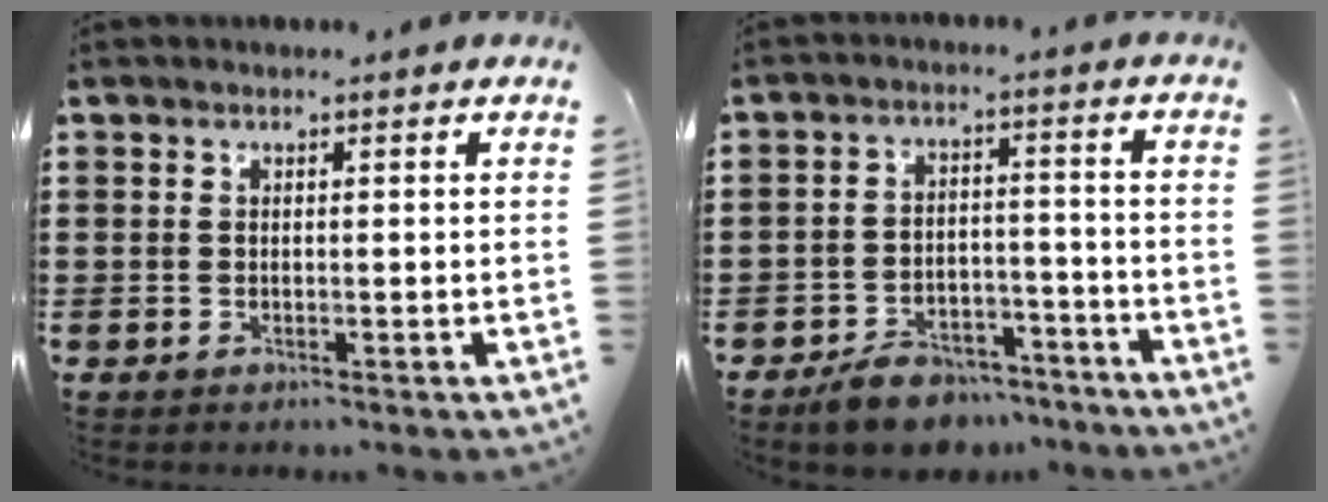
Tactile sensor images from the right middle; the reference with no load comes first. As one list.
[{"total": 6.5, "force": [-6.1, 2.0, 1.2], "torque": [-0.019, 0.024, -0.116]}]